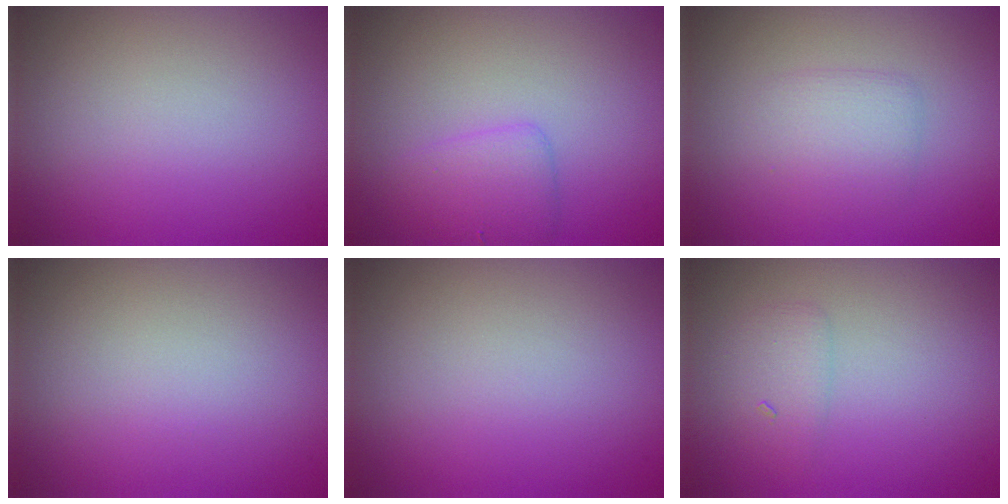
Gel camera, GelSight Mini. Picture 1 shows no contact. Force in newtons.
{"total": 2.4, "press": 2.4, "slide": 0.0}
{"total": 2.0, "press": 2.0, "slide": 0.2}
{"total": 0.0}
{"total": 0.0}
{"total": 1.5, "press": 1.5, "slide": 0.1}